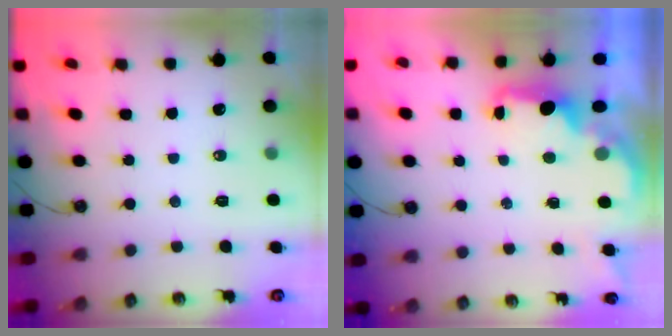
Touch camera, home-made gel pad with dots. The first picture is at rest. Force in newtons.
{"total": 1.9, "press": 1.8, "slide": 0.8}